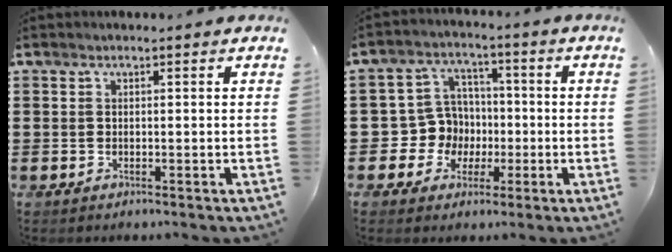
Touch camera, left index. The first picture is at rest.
{"total": 7.7, "force": [-0.4, 7.5, 1.6], "torque": [-0.077, 0.008, -0.004]}